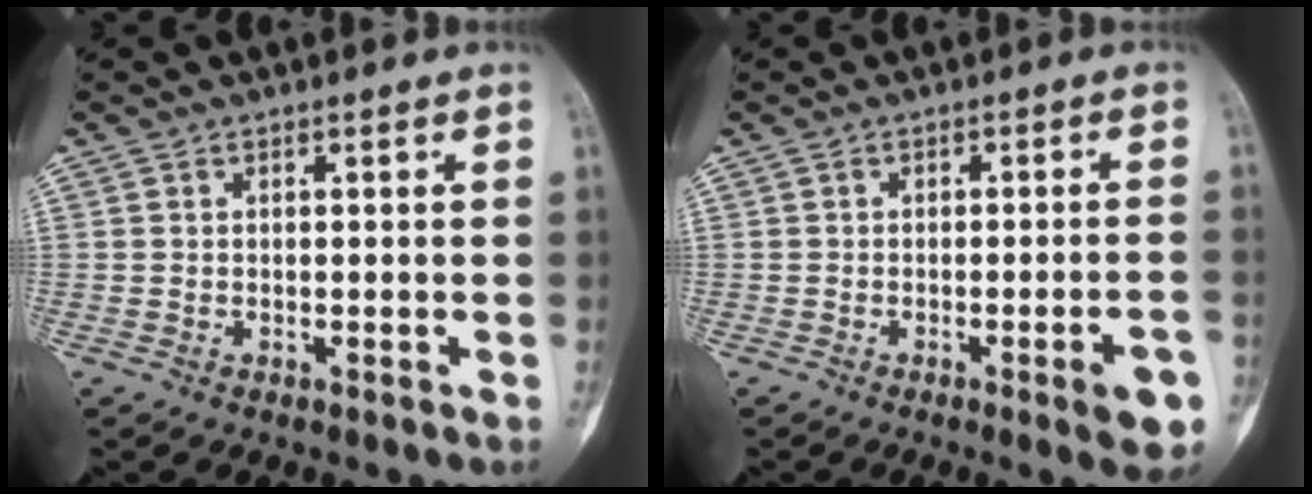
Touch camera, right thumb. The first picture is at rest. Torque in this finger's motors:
{"motor_torque": [1.05, 0.74, 0.46, -0.56, 0.09]}